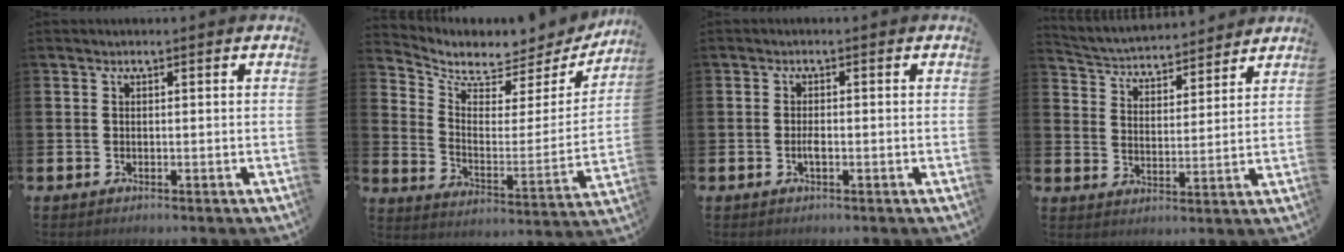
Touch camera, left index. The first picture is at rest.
{"total": 6.0, "force": [5.3, 2.7, 0.9], "torque": [-0.054, -0.049, 0.088]}
{"total": 1.4, "force": [-0.4, 0.4, 1.2], "torque": [-0.022, 0.000, -0.009]}
{"total": 3.9, "force": [3.8, 0.9, 0.0], "torque": [-0.030, -0.036, 0.062]}